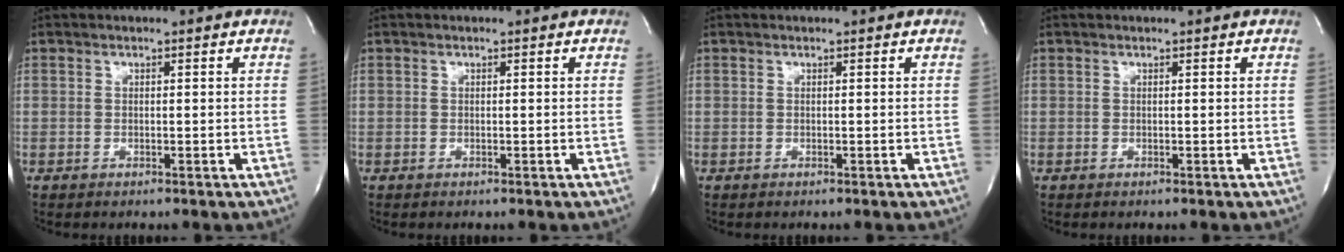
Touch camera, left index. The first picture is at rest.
{"total": 0.0}
{"total": 0.0}
{"total": 0.0}